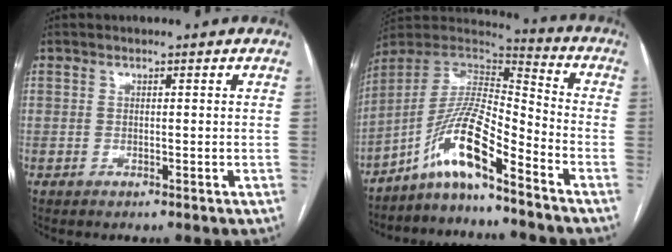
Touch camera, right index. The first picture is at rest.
{"total": 11.8, "force": [-8.0, 1.0, 8.7], "torque": [-0.169, 0.017, -0.148]}